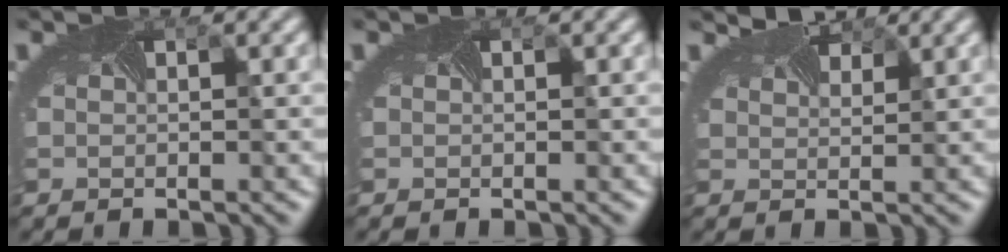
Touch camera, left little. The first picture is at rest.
{"total": 0.0}
{"total": 2.7, "force": [2.4, 0.8, 0.8], "torque": [-0.014, 0.005, 0.025]}